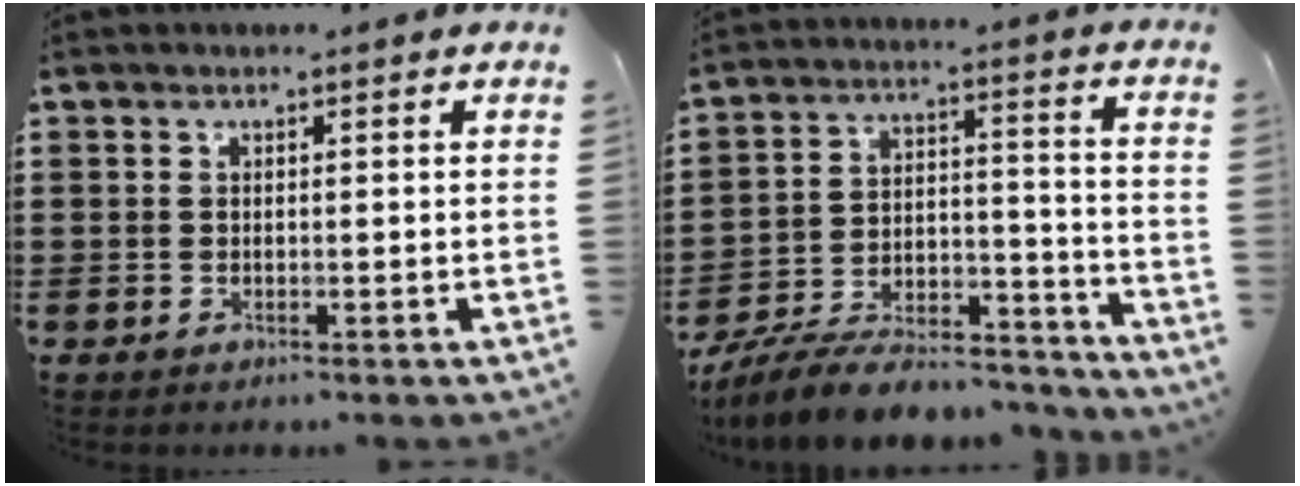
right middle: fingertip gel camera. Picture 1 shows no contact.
{"total": 9.4, "force": [-8.7, 1.8, 3.1], "torque": [-0.048, 0.019, -0.168]}